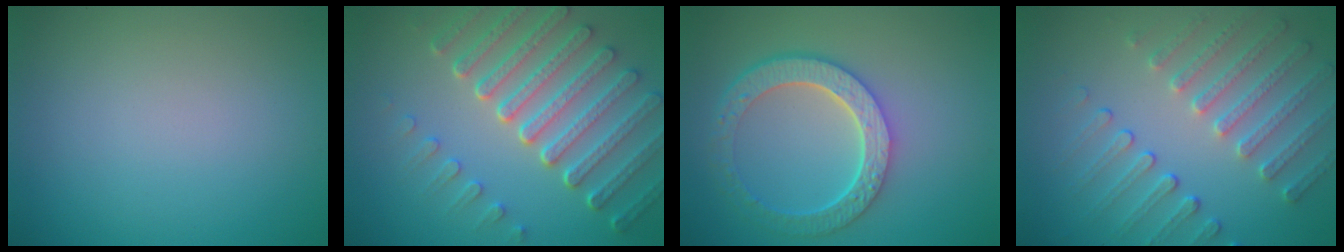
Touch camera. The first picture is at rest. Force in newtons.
{"total": 7.2, "press": 5.5, "slide": 4.6}
{"total": 6.0, "press": 4.5, "slide": 4.0}
{"total": 5.0, "press": 3.8, "slide": 3.3}